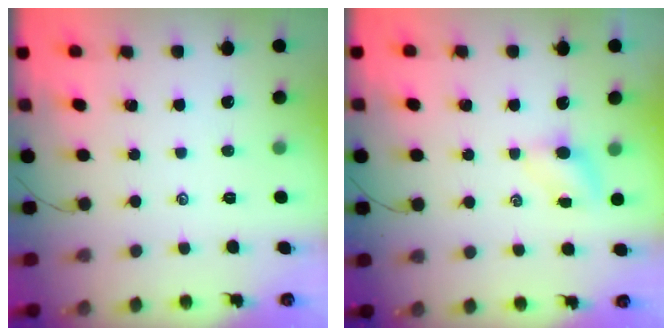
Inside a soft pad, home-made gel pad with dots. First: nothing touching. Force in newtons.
{"total": 4.2, "press": 4.1, "slide": 0.8}